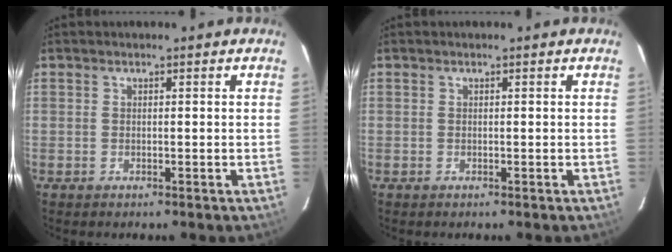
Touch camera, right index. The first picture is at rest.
{"total": 0.0}